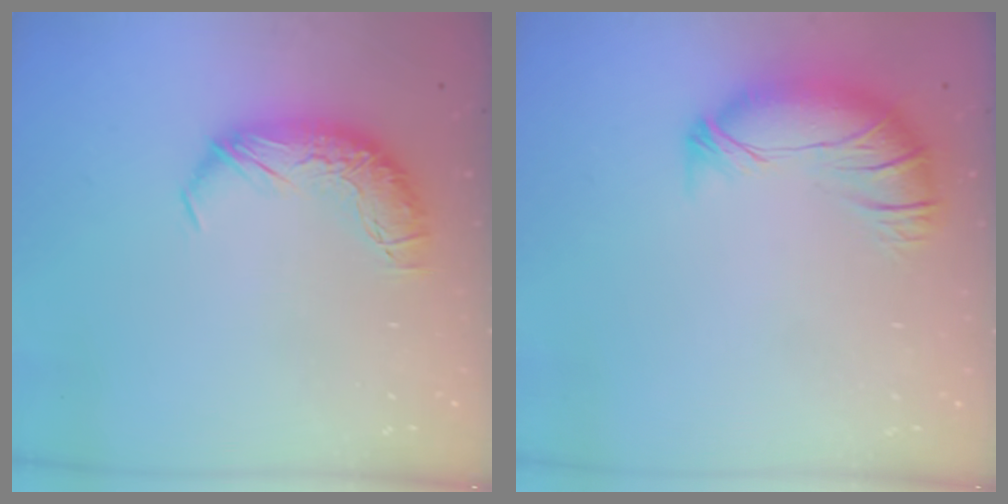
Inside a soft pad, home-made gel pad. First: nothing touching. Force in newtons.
{"total": 3.7, "press": 2.6, "slide": 2.6}